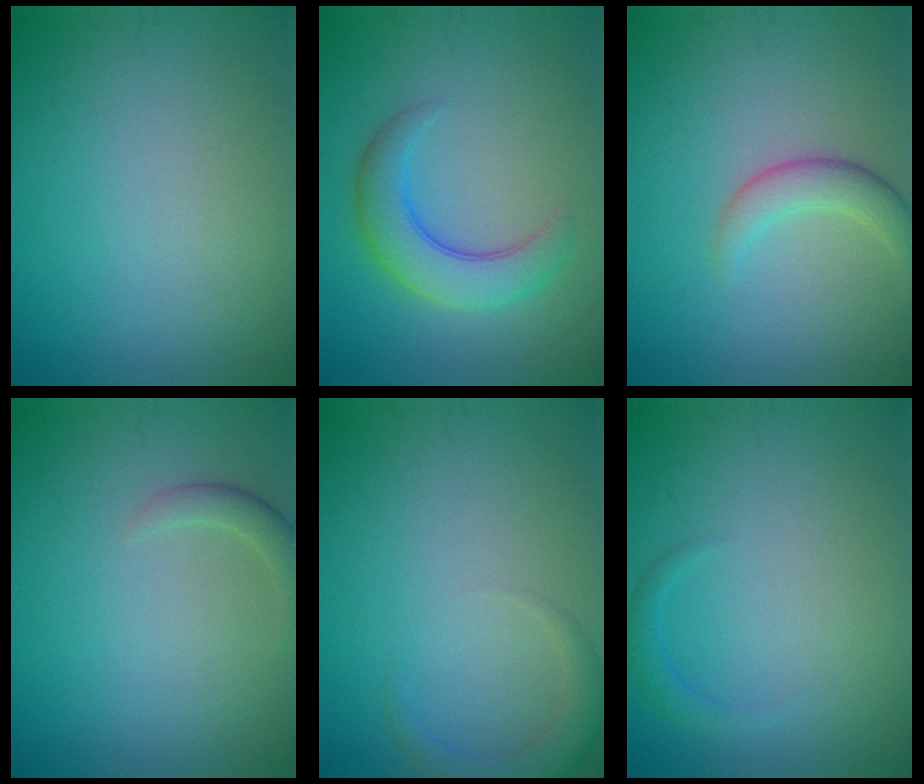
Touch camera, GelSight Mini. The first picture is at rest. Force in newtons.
{"total": 4.8, "press": 4.8, "slide": 0.1}
{"total": 2.6, "press": 2.6, "slide": 0.2}
{"total": 1.5, "press": 1.5, "slide": 0.1}
{"total": 2.3, "press": 2.3, "slide": 0.1}
{"total": 1.2, "press": 1.2, "slide": 0.1}